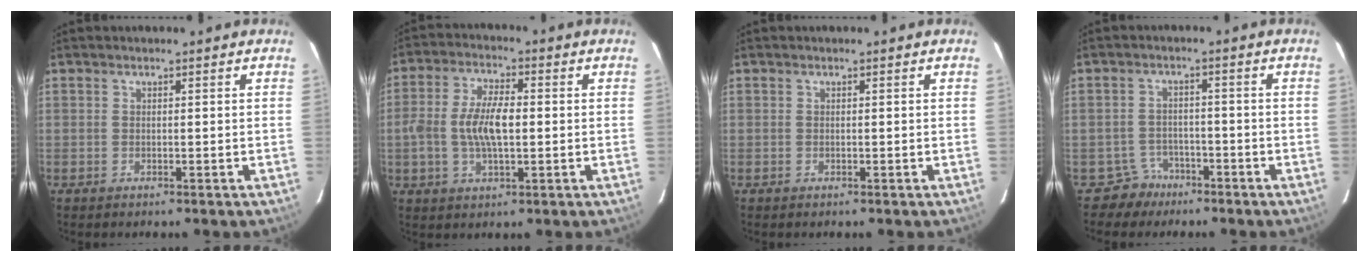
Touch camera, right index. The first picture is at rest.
{"total": 8.8, "force": [-0.6, 3.6, 7.9], "torque": [-0.158, 0.008, -0.011]}
{"total": 0.0}
{"total": 4.3, "force": [-3.1, 3.0, -0.4], "torque": [-0.003, 0.018, -0.052]}